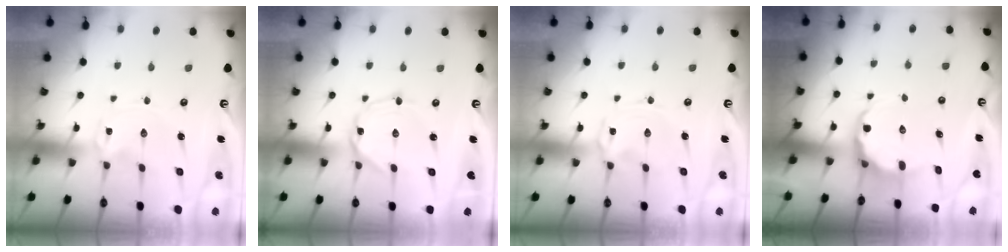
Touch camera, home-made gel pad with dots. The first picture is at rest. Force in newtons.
{"total": 1.0, "press": 0.9, "slide": 0.3}
{"total": 0.8, "press": 0.7, "slide": 0.4}
{"total": 7.5, "press": 7.2, "slide": 2.1}